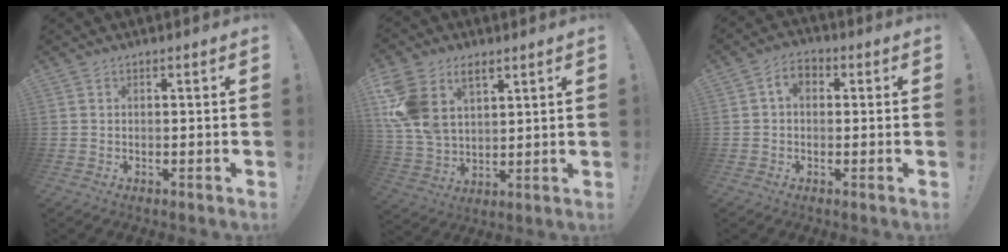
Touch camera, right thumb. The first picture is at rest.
{"total": 13.9, "force": [6.9, 9.2, 7.7], "torque": [-0.157, -0.038, 0.135]}
{"total": 4.7, "force": [0.6, 3.3, 3.3], "torque": [-0.056, 0.009, 0.013]}